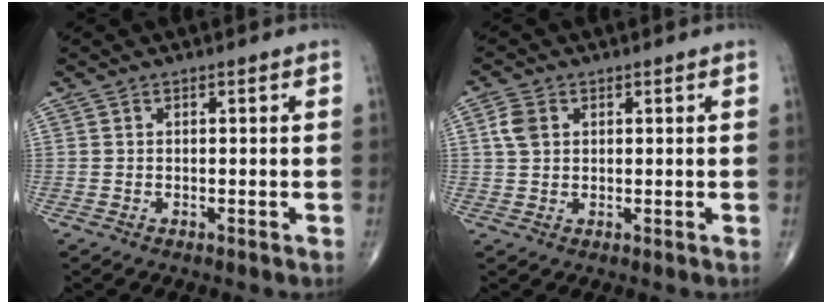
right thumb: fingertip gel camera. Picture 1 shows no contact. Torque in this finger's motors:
{"motor_torque": [-0.61, 0.62, 0.04, -0.22, 0.06]}